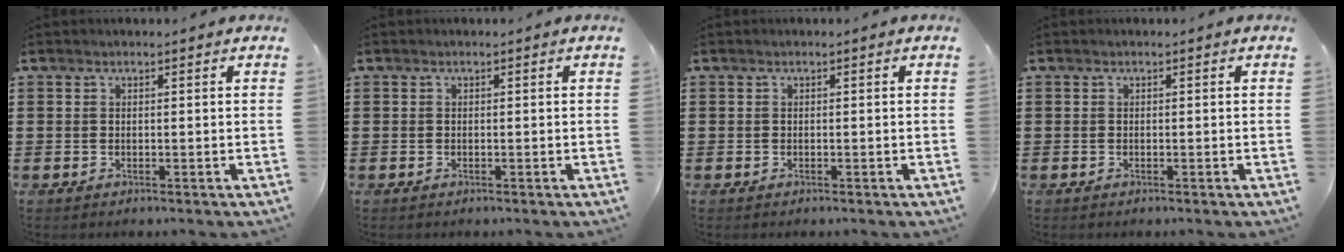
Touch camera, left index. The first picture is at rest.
{"total": 0.0}
{"total": 0.0}
{"total": 0.0}